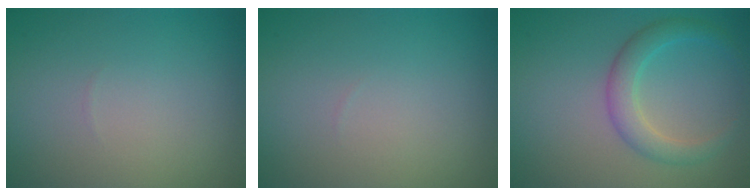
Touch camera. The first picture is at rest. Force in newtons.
{"total": 0.0}
{"total": 2.9, "press": 2.9, "slide": 0.1}